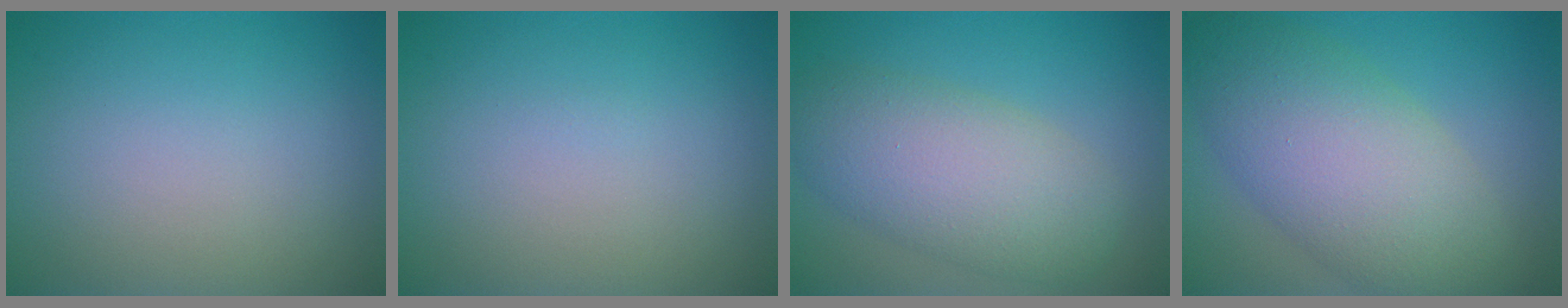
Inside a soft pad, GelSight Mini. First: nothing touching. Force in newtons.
{"total": 0.0}
{"total": 6.7, "press": 6.7, "slide": 0.3}
{"total": 9.1, "press": 9.1, "slide": 0.6}